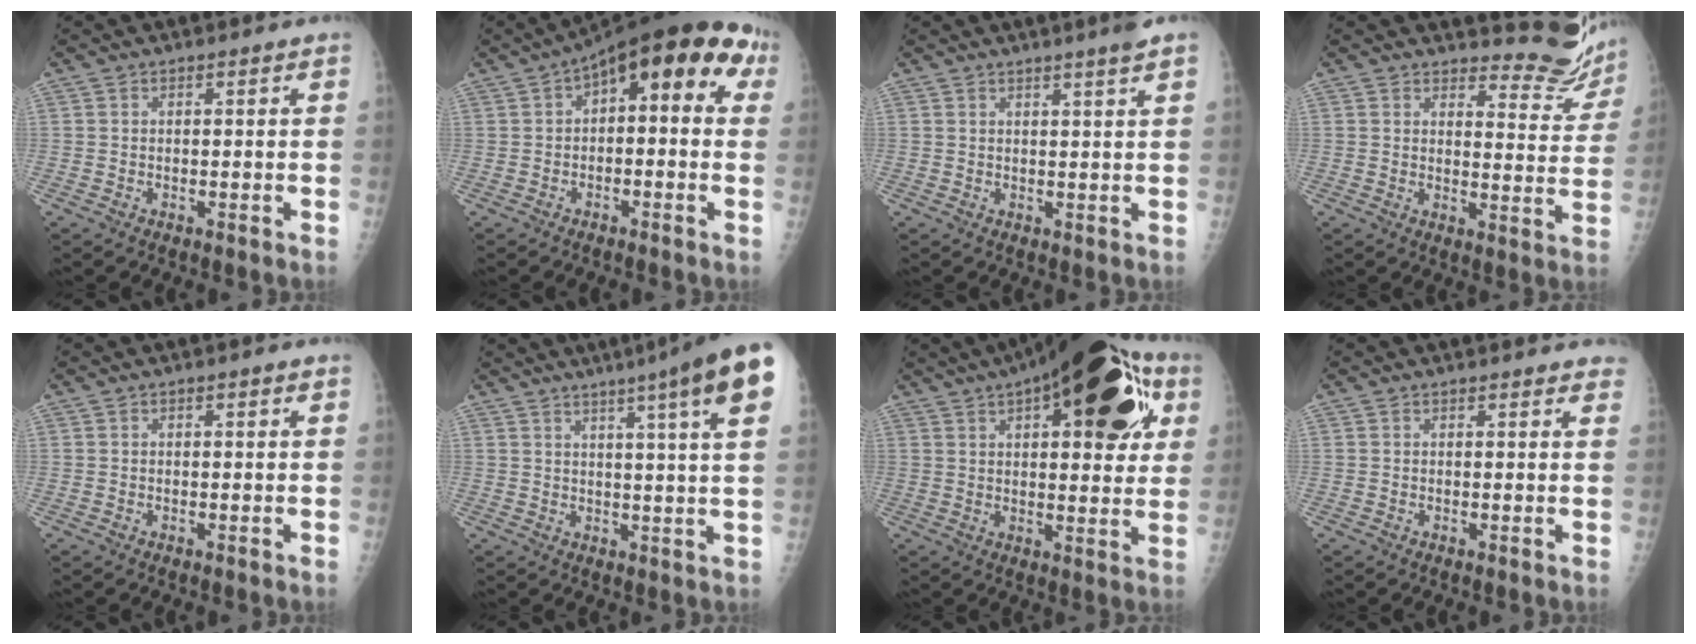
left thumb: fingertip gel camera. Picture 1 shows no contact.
{"total": 14.7, "force": [3.8, 6.8, 12.4], "torque": [-0.129, 0.044, 0.039]}
{"total": 3.5, "force": [2.5, -0.6, 2.3], "torque": [-0.028, -0.008, 0.038]}
{"total": 10.7, "force": [10.6, 1.7, 0.0], "torque": [0.031, -0.130, 0.111]}
{"total": 1.0, "force": [0.3, 0.4, 0.9], "torque": [-0.011, 0.005, 0.004]}
{"total": 15.8, "force": [8.6, 0.4, 13.3], "torque": [-0.174, -0.014, 0.093]}
{"total": 26.2, "force": [10.5, 10.3, 21.7], "torque": [-0.278, 0.015, 0.142]}
{"total": 3.1, "force": [2.8, 0.9, 1.0], "torque": [0.009, -0.006, 0.018]}